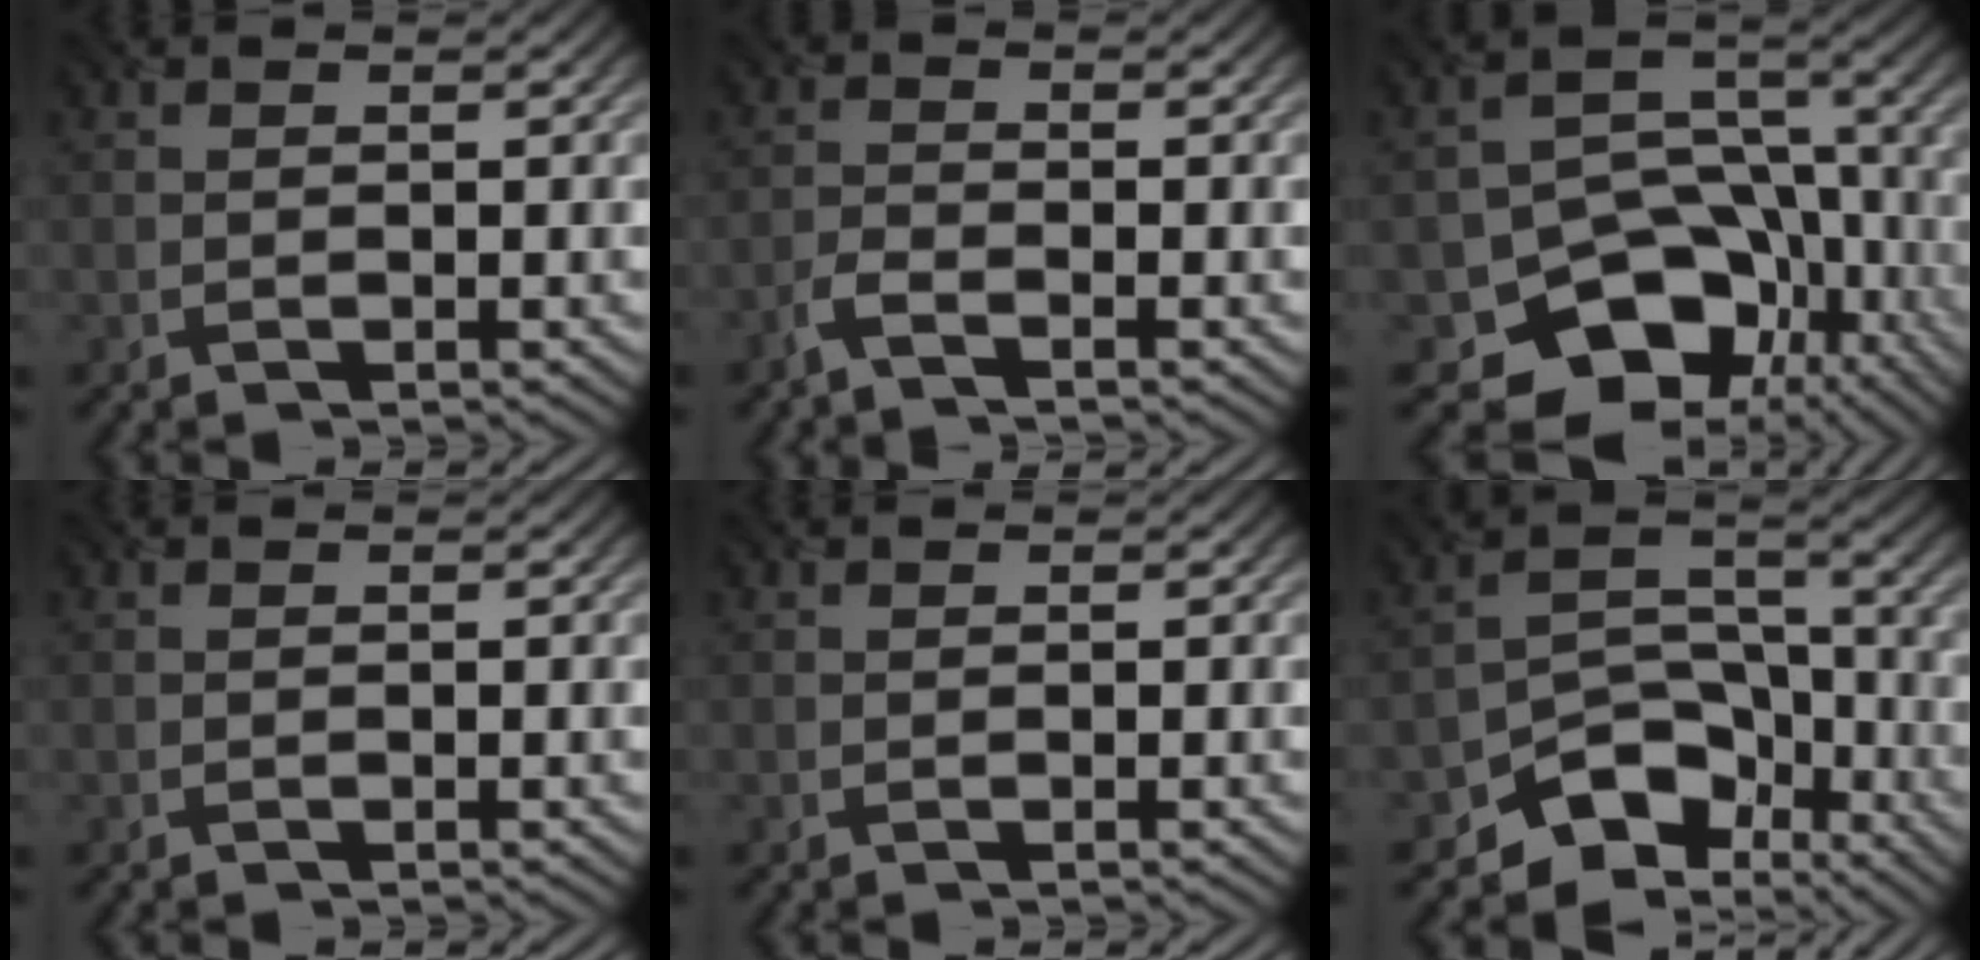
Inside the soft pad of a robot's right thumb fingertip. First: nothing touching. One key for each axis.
{"total": 2.2, "fx": -1.7, "fy": 0.3, "fz": 1.3, "tx": -0.031, "ty": -0.001, "tz": -0.043}
{"total": 12.9, "fx": -6.0, "fy": 9.3, "fz": 6.5, "tx": -0.105, "ty": -0.025, "tz": -0.094}
{"total": 0.0}
{"total": 0.0}
{"total": 9.7, "fx": -6.4, "fy": 5.9, "fz": 4.2, "tx": -0.057, "ty": -0.011, "tz": -0.118}